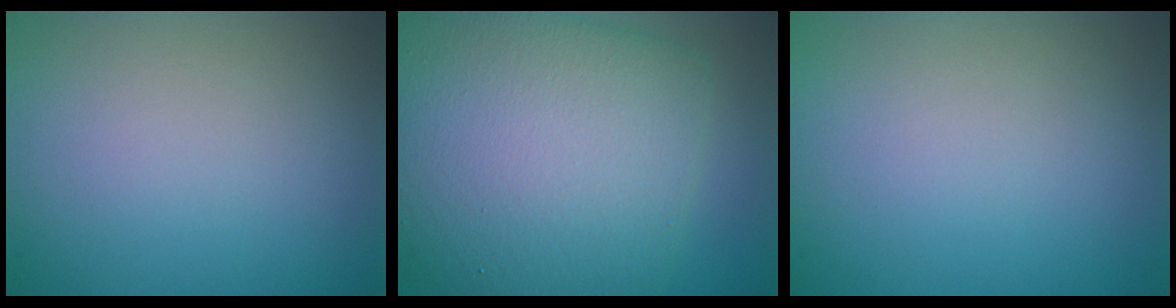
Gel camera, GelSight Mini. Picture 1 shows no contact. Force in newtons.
{"total": 11.4, "press": 11.4, "slide": 0.4}
{"total": 0.0}